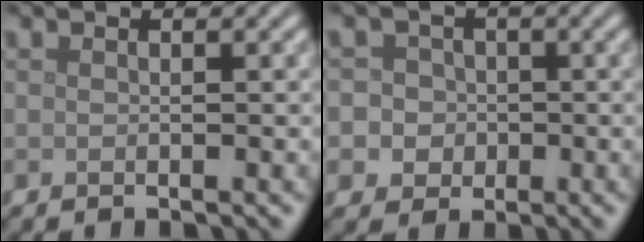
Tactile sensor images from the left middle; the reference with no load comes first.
{"total": 6.1, "force": [-0.8, 5.8, 1.5], "torque": [-0.015, 0.018, -0.038]}